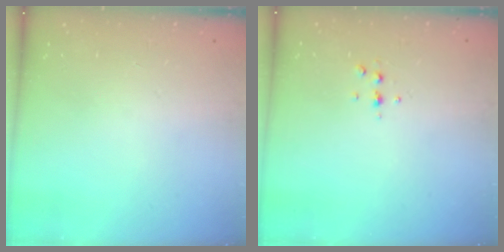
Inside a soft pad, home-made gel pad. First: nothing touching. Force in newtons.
{"total": 4.1, "press": 4.0, "slide": 0.9}